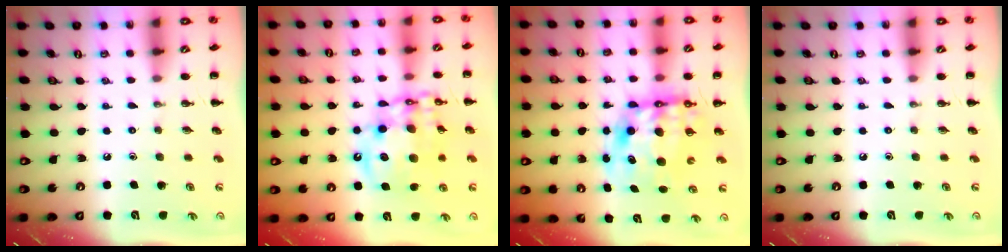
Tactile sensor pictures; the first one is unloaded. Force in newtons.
{"total": 16.3, "press": 15.8, "slide": 3.7}
{"total": 11.4, "press": 11.1, "slide": 2.9}
{"total": 0.0}